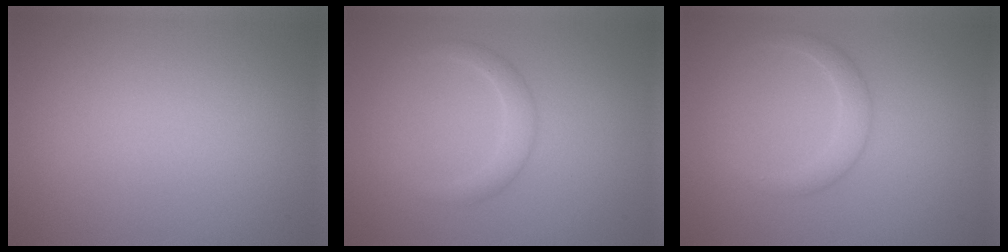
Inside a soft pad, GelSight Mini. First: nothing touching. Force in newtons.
{"total": 1.7, "press": 1.7, "slide": 0.1}
{"total": 1.8, "press": 1.8, "slide": 0.2}